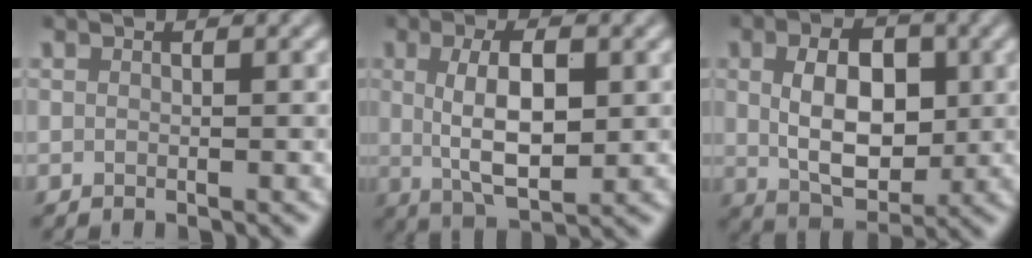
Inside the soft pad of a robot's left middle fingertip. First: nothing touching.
{"total": 6.1, "force": [0.7, 2.4, 5.5], "torque": [-0.101, -0.001, 0.016]}
{"total": 6.7, "force": [0.6, 4.3, 5.2], "torque": [-0.091, -0.002, 0.014]}